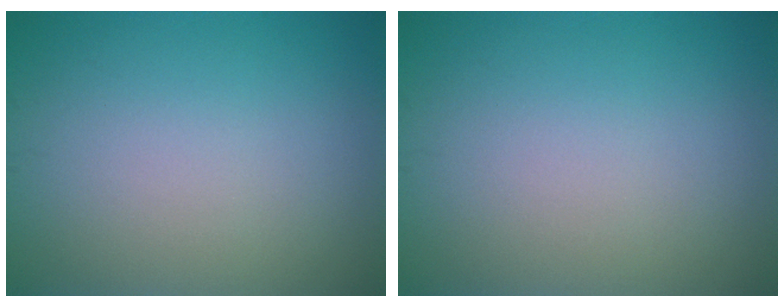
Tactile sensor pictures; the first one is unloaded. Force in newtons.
{"total": 0.0}